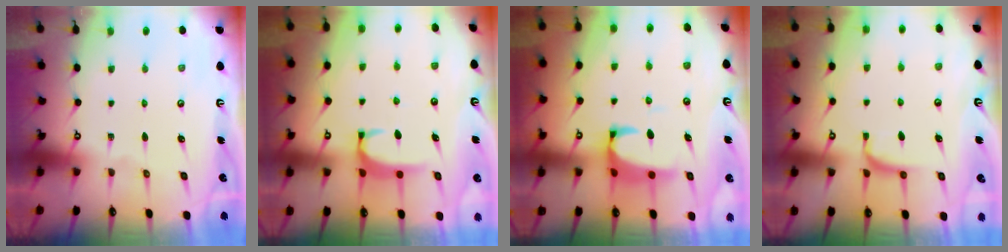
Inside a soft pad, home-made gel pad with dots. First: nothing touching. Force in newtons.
{"total": 1.9, "press": 1.9, "slide": 0.5}
{"total": 3.8, "press": 3.6, "slide": 1.0}
{"total": 0.5, "press": 0.0, "slide": 0.5}